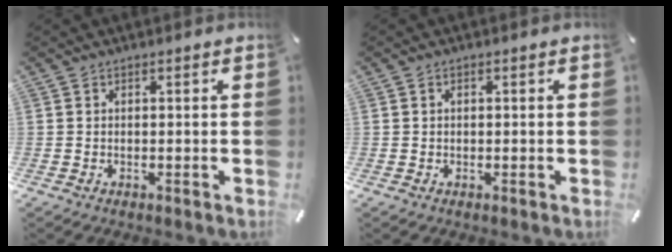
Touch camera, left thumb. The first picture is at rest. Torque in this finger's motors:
{"motor_torque": [0.03, 0.35, -0.08, 0.03, -0.02]}